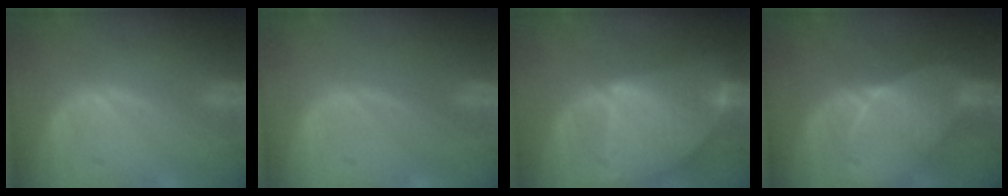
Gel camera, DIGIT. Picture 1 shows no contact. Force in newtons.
{"total": 0.0}
{"total": 9.6, "press": 8.2, "slide": 4.8}
{"total": 6.9, "press": 6.6, "slide": 2.1}